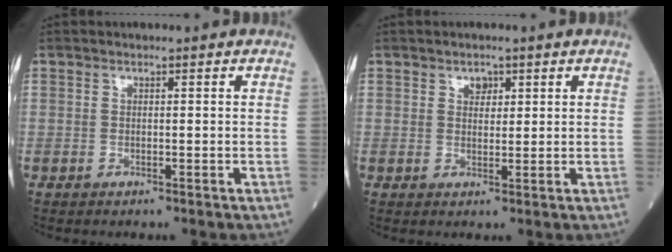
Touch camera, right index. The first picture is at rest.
{"total": 2.1, "force": [1.1, 1.4, 1.1], "torque": [-0.014, 0.000, 0.018]}